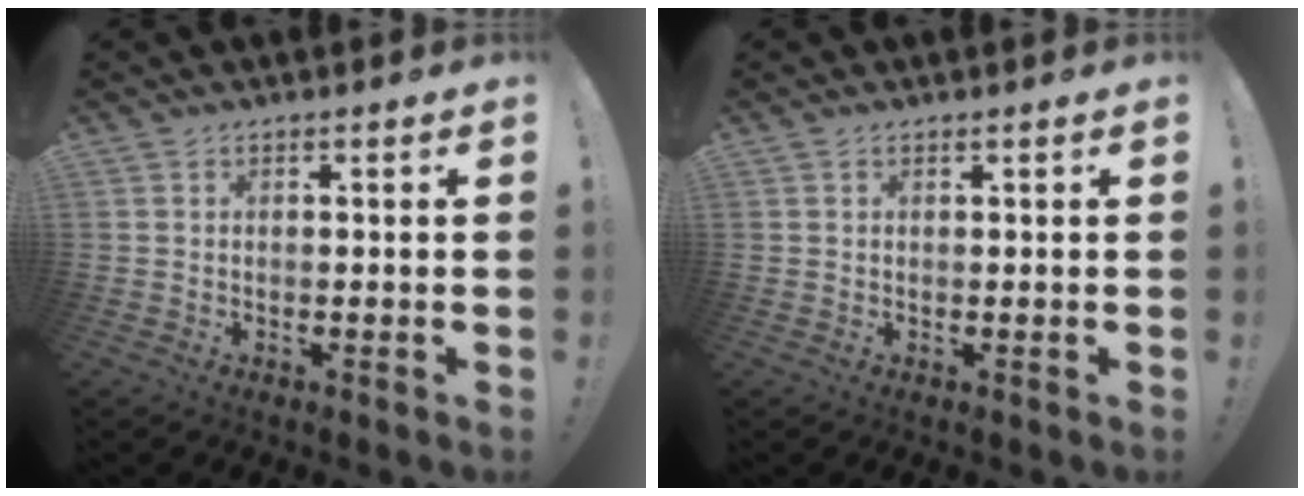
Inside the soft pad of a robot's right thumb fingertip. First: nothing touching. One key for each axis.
{"total": 0.0}